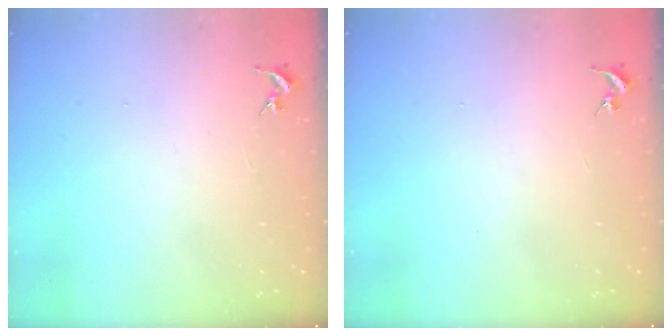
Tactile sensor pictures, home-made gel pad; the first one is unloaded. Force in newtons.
{"total": 0.0}